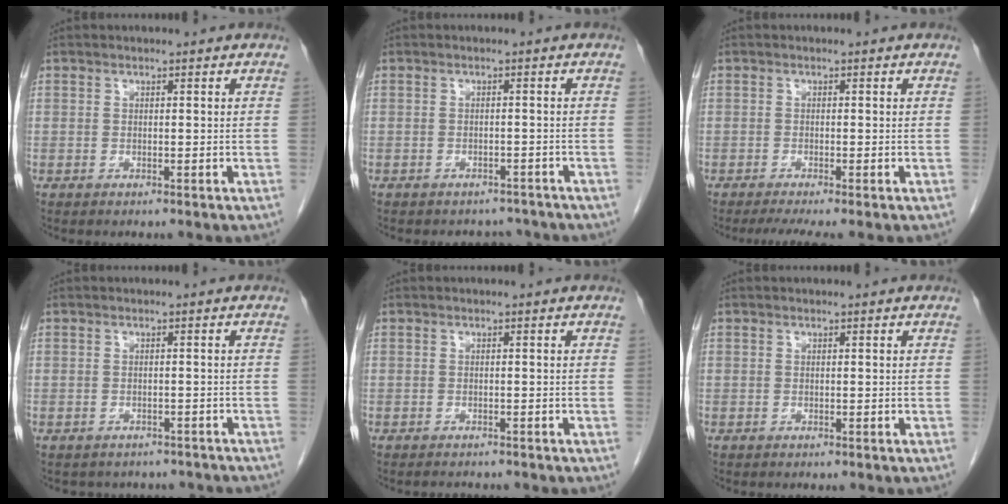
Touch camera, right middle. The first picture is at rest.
{"total": 5.1, "force": [-4.5, 2.3, 0.3], "torque": [0.001, 0.007, -0.051]}
{"total": 3.4, "force": [-2.5, -0.1, 2.3], "torque": [-0.035, -0.009, -0.043]}
{"total": 7.2, "force": [-6.3, 3.2, 1.0], "torque": [-0.011, 0.011, -0.062]}
{"total": 1.7, "force": [-1.7, 0.4, 0.2], "torque": [-0.004, -0.006, -0.021]}
{"total": 0.0}